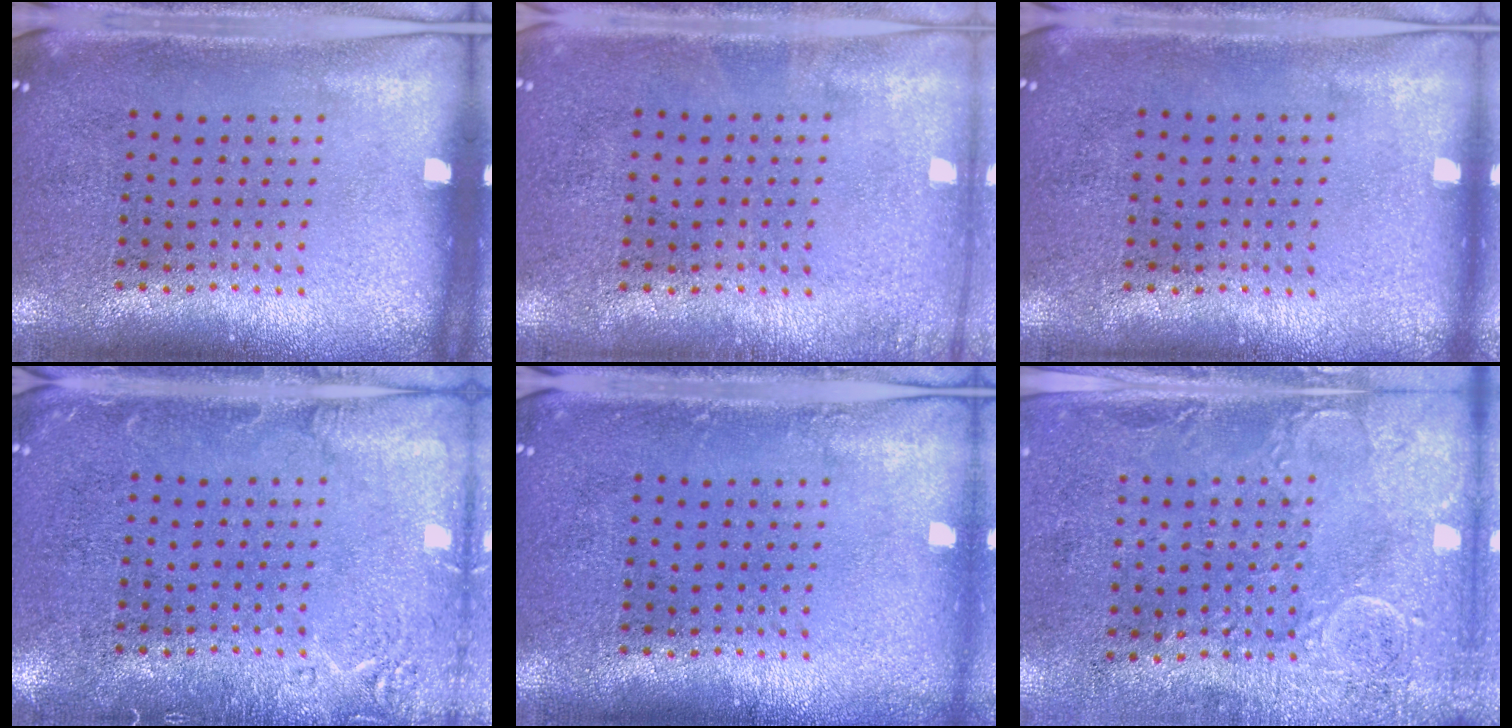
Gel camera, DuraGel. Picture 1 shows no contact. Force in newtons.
{"total": 0.7, "press": 0.7, "slide": 0.1}
{"total": 0.0}
{"total": 2.2, "press": 2.2, "slide": 0.4}
{"total": 0.7, "press": 0.7, "slide": 0.1}
{"total": 2.9, "press": 2.3, "slide": 1.8}